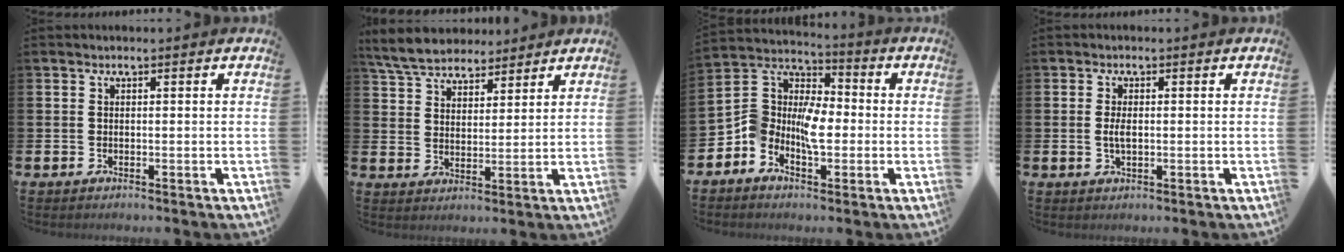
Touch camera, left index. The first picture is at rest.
{"total": 6.5, "force": [6.1, 1.9, 1.1], "torque": [-0.047, -0.020, 0.114]}
{"total": 6.6, "force": [-2.7, 4.6, 3.9], "torque": [-0.086, -0.002, -0.060]}
{"total": 2.2, "force": [0.1, 0.9, 2.0], "torque": [-0.031, -0.001, -0.001]}